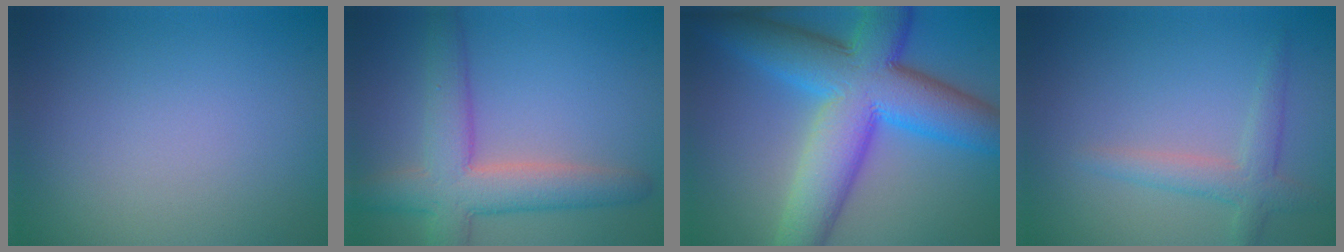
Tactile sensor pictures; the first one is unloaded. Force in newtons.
{"total": 6.5, "press": 6.5, "slide": 0.5}
{"total": 12.7, "press": 12.7, "slide": 0.2}
{"total": 2.7, "press": 2.7, "slide": 0.1}